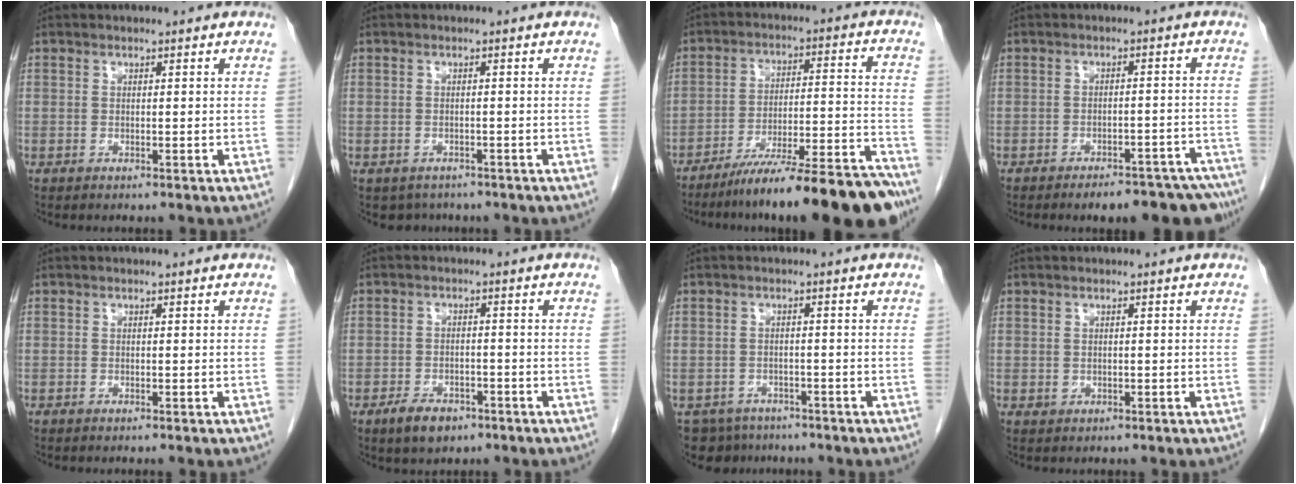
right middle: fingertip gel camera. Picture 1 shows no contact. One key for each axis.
{"total": 2.8, "fx": -2.1, "fy": 1.7, "fz": 0.2, "tx": -0.006, "ty": 0.002, "tz": -0.029}
{"total": 19.1, "fx": -15.7, "fy": 0.5, "fz": 10.9, "tx": -0.118, "ty": 0.014, "tz": -0.244}
{"total": 12.0, "fx": -10.3, "fy": 3.8, "fz": 5.0, "tx": -0.021, "ty": 0.023, "tz": -0.118}
{"total": 0.0}
{"total": 4.4, "fx": -2.9, "fy": 2.3, "fz": 2.4, "tx": -0.049, "ty": -0.001, "tz": -0.042}
{"total": 5.5, "fx": -4.4, "fy": 3.3, "fz": 0.1, "tx": 0.001, "ty": 0.003, "tz": -0.062}
{"total": 0.8, "fx": -0.1, "fy": 0.7, "fz": 0.3, "tx": -0.006, "ty": 0.000, "tz": 0.003}